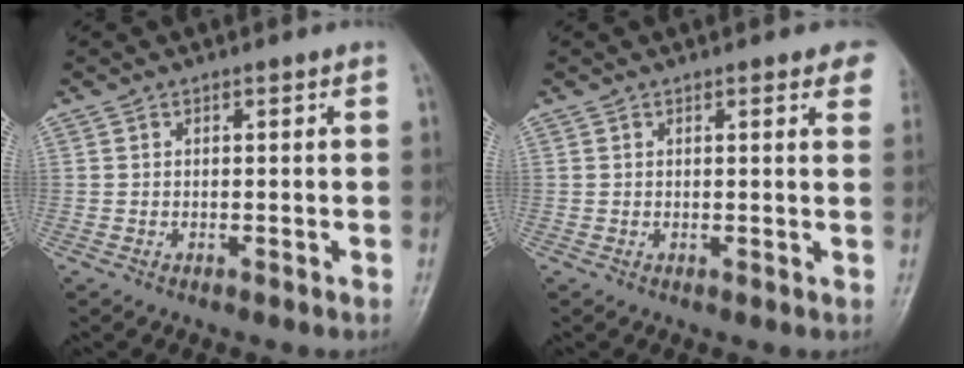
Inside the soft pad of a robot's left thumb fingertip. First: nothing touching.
{"total": 3.6, "force": [2.1, 1.3, 2.6], "torque": [-0.011, -0.002, 0.017]}